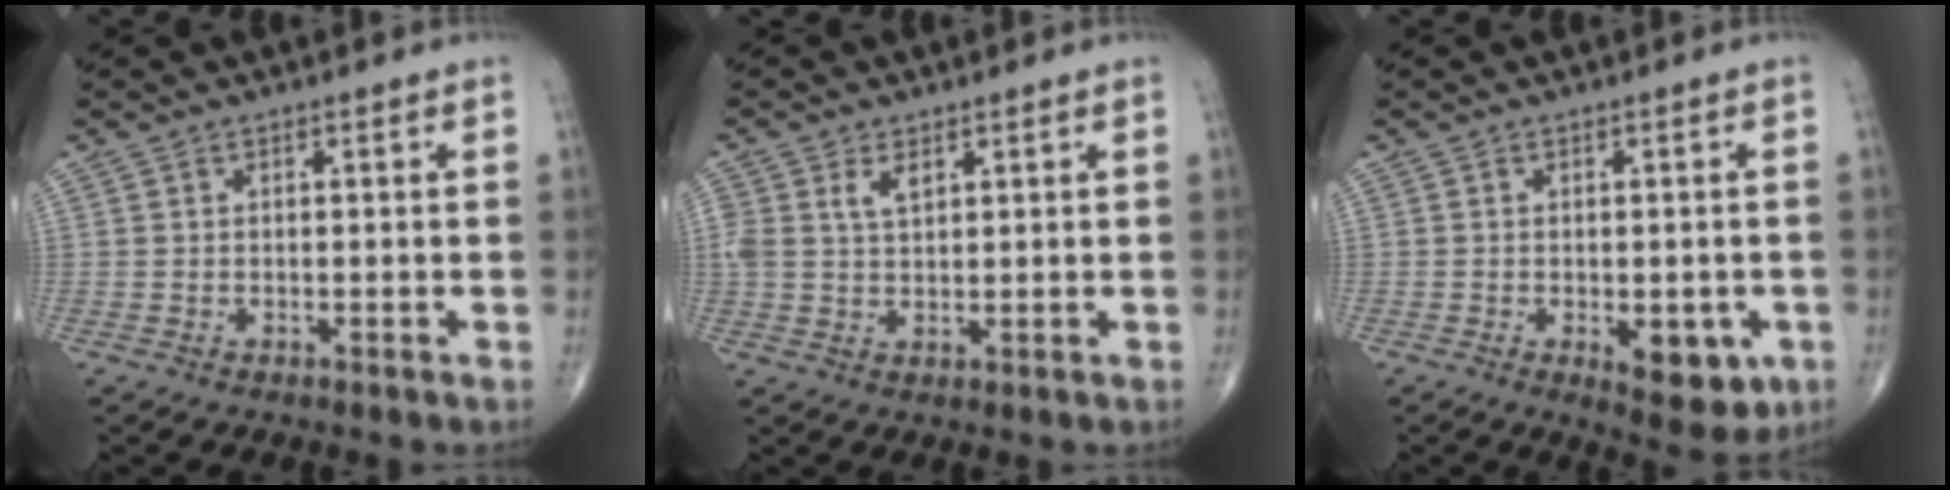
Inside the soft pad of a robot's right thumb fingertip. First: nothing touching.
{"total": 4.0, "force": [1.7, 2.3, 2.8], "torque": [-0.052, 0.001, 0.039]}
{"total": 8.1, "force": [-2.6, 3.8, 6.6], "torque": [-0.062, -0.005, -0.024]}